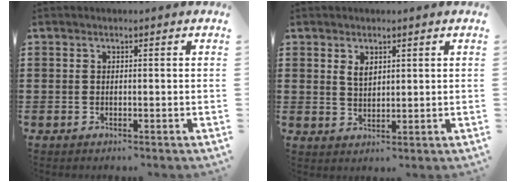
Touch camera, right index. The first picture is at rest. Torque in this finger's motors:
{"motor_torque": [0.07, 0.00, 0.07, 0.05]}